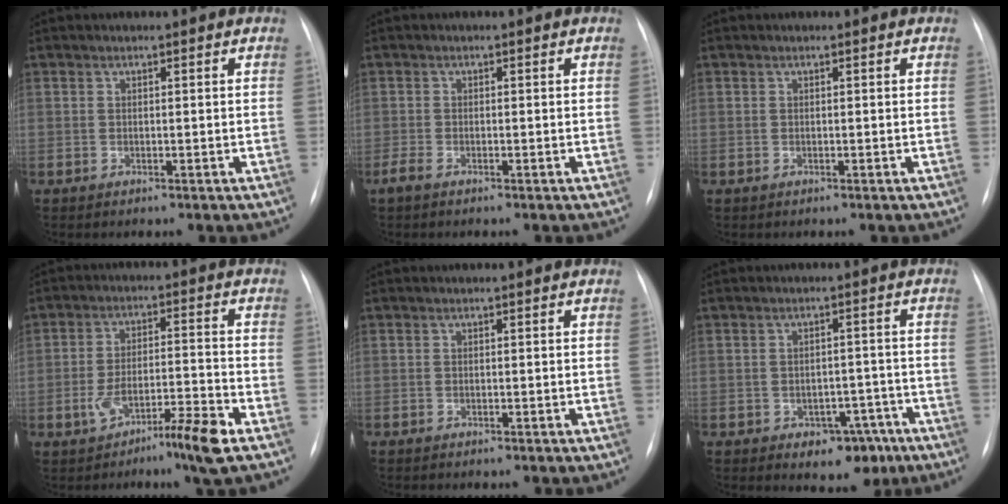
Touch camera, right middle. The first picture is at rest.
{"total": 1.0, "force": [-1.0, 0.2, -0.1], "torque": [0.002, -0.001, -0.020]}
{"total": 0.0}
{"total": 8.0, "force": [-4.6, 0.7, 6.5], "torque": [-0.121, 0.010, -0.074]}
{"total": 0.0}
{"total": 6.2, "force": [-3.6, 3.9, 3.2], "torque": [-0.026, 0.019, -0.040]}